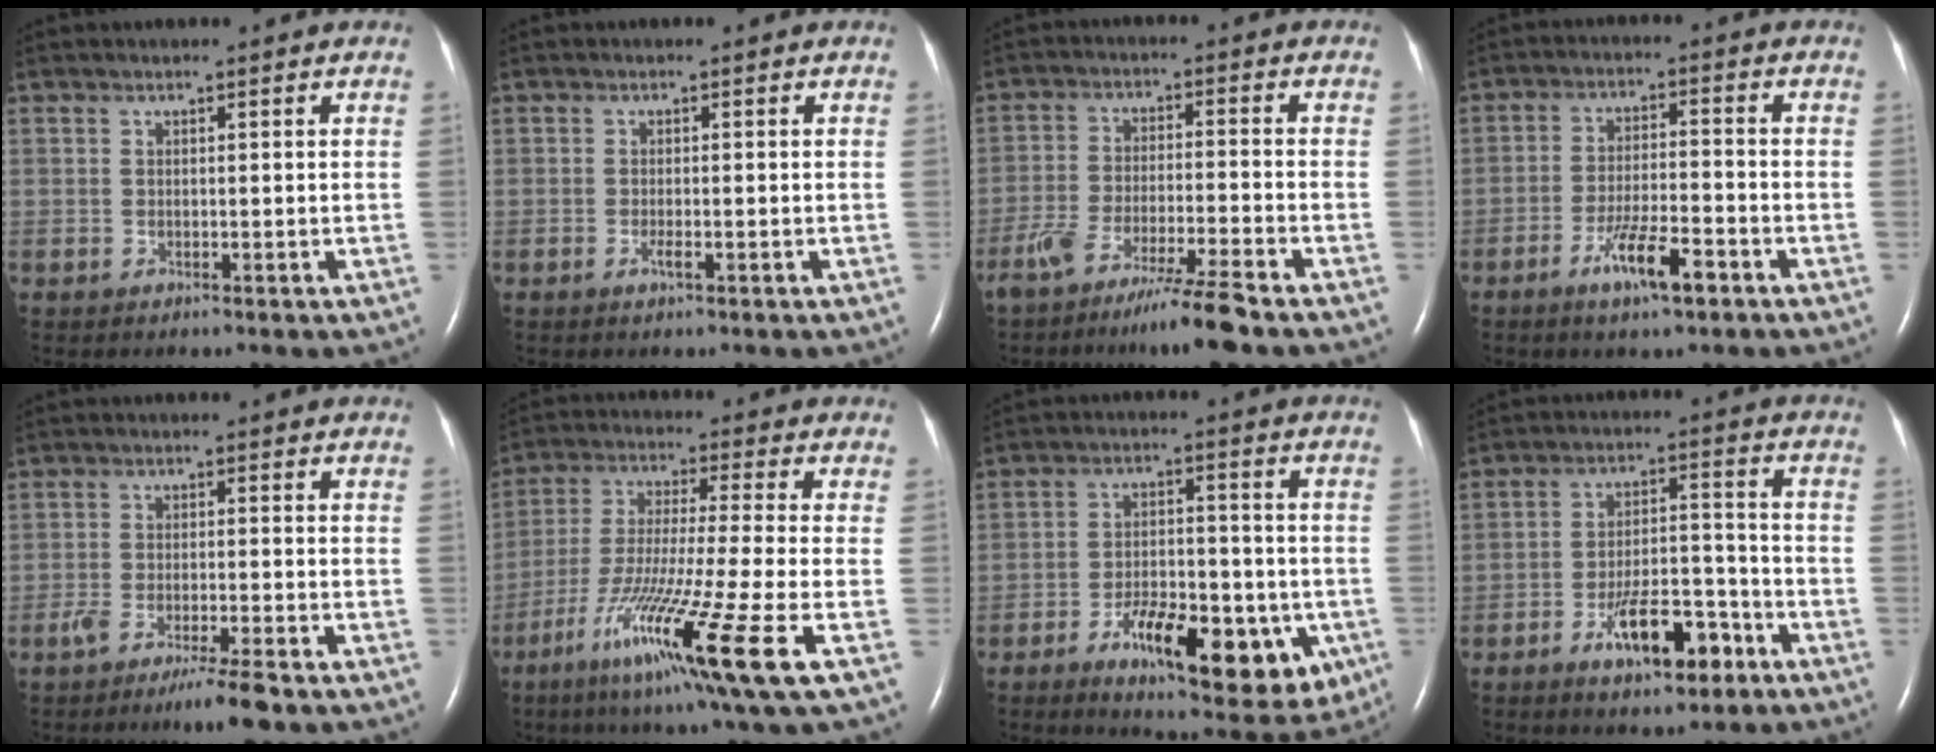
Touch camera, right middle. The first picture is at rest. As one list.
[{"total": 0.7, "force": [-0.3, 0.2, 0.6], "torque": [-0.013, -0.002, -0.004]}, {"total": 9.1, "force": [-6.9, -0.8, 5.8], "torque": [-0.104, -0.028, -0.125]}, {"total": 6.9, "force": [-4.1, 1.0, 5.6], "torque": [-0.107, -0.006, -0.070]}, {"total": 5.5, "force": [-3.9, -0.1, 3.9], "torque": [-0.070, -0.012, -0.068]}, {"total": 17.7, "force": [-8.2, -1.1, 15.6], "torque": [-0.298, -0.055, -0.150]}, {"total": 16.3, "force": [-6.9, 6.2, 13.4], "torque": [-0.168, 0.005, -0.089]}, {"total": 9.7, "force": [-5.6, 3.1, 7.3], "torque": [-0.127, 0.009, -0.087]}]